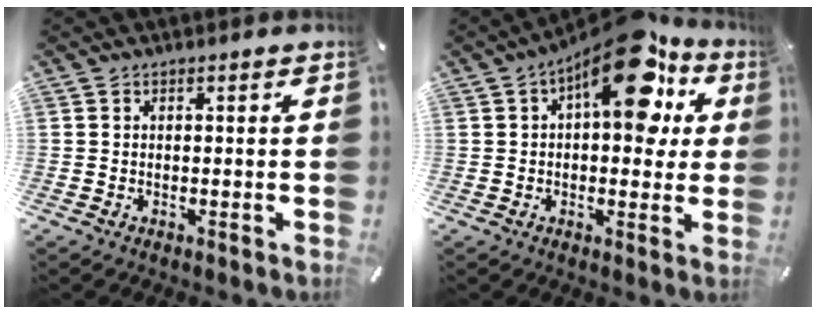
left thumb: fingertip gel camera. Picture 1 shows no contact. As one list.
[{"total": 18.4, "force": [8.5, 8.5, 14.0], "torque": [-0.188, -0.051, 0.137]}]